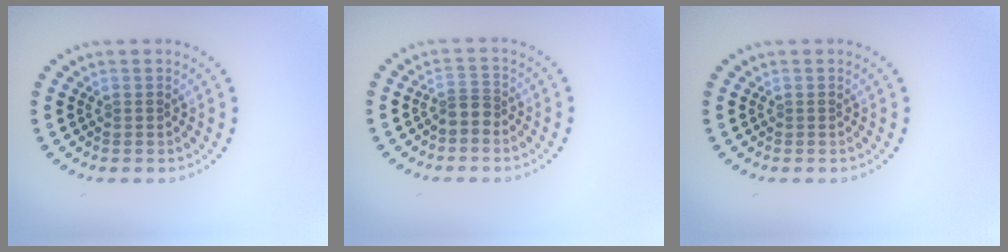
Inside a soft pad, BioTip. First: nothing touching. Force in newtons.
{"total": 1.8, "press": 1.2, "slide": 1.3}
{"total": 0.0}